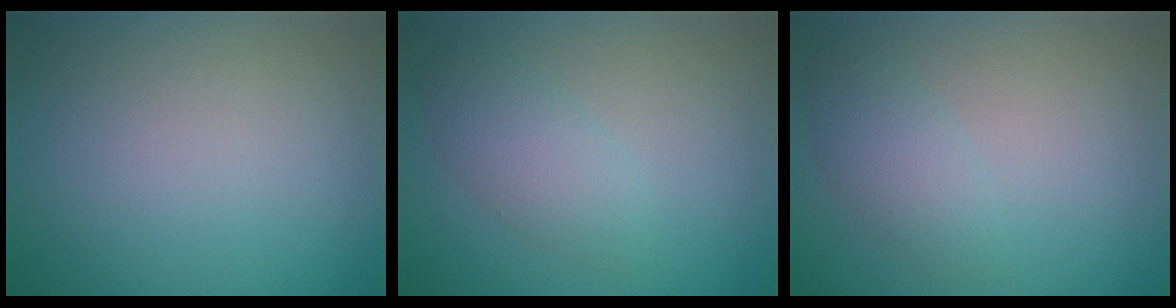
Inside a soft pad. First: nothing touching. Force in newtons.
{"total": 2.8, "press": 2.8, "slide": 0.1}
{"total": 2.4, "press": 2.4, "slide": 0.2}